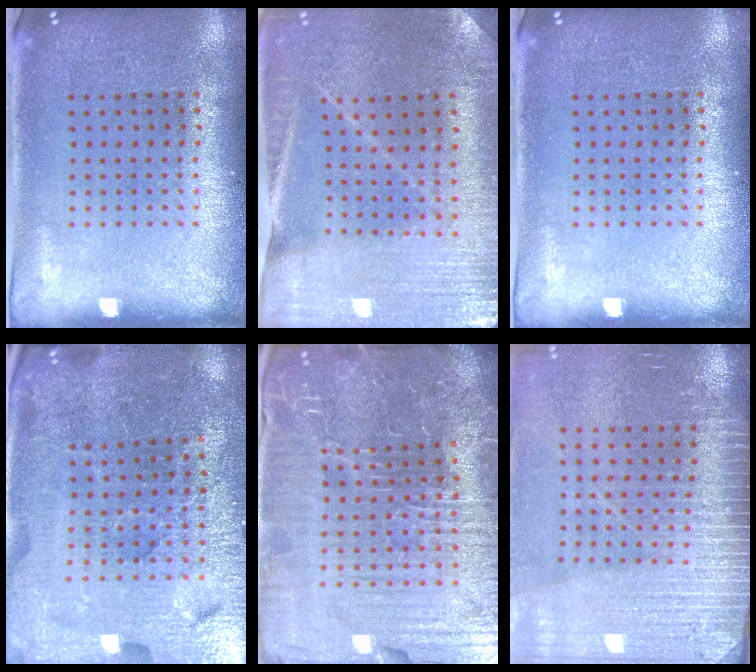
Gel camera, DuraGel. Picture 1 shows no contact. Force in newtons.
{"total": 1.4, "press": 1.4, "slide": 0.2}
{"total": 0.0}
{"total": 4.8, "press": 4.6, "slide": 1.3}
{"total": 7.3, "press": 6.6, "slide": 3.3}
{"total": 3.6, "press": 3.4, "slide": 1.2}